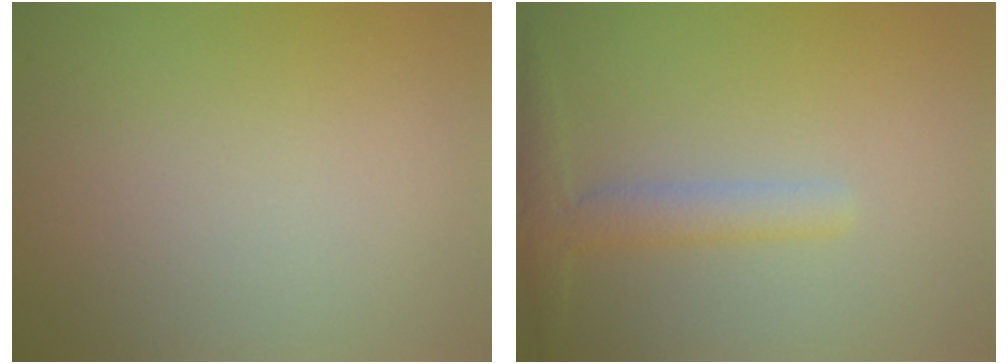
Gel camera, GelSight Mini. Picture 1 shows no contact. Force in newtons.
{"total": 2.4, "press": 2.4, "slide": 0.1}